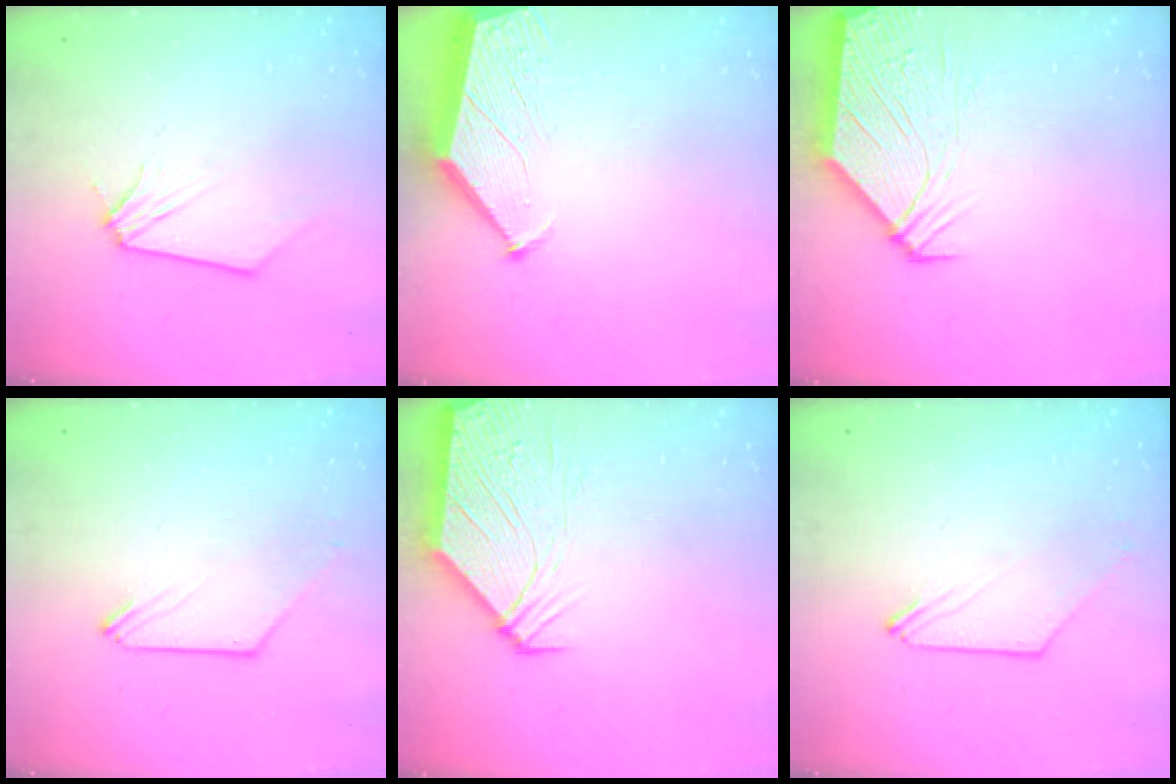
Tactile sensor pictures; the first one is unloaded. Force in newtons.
{"total": 4.7, "press": 4.7, "slide": 0.5}
{"total": 11.3, "press": 11.2, "slide": 1.6}
{"total": 0.0}
{"total": 11.3, "press": 11.2, "slide": 1.6}
{"total": 0.0}